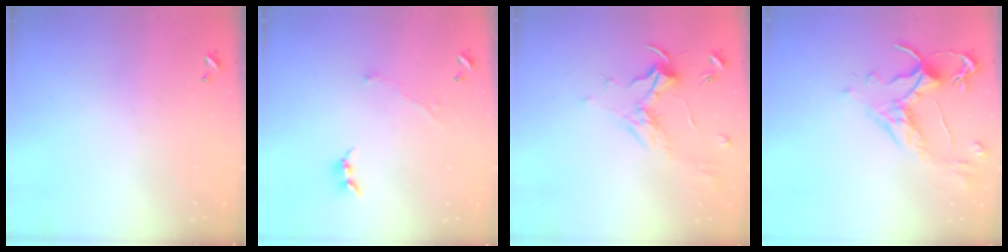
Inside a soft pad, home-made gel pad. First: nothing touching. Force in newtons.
{"total": 1.3, "press": 1.2, "slide": 0.5}
{"total": 1.8, "press": 1.6, "slide": 0.9}
{"total": 2.6, "press": 2.2, "slide": 1.3}